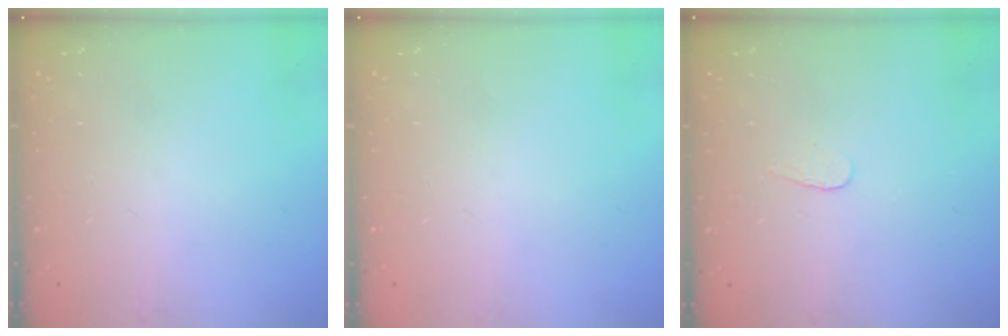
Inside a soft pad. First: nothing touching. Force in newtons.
{"total": 0.0}
{"total": 3.0, "press": 3.0, "slide": 0.3}